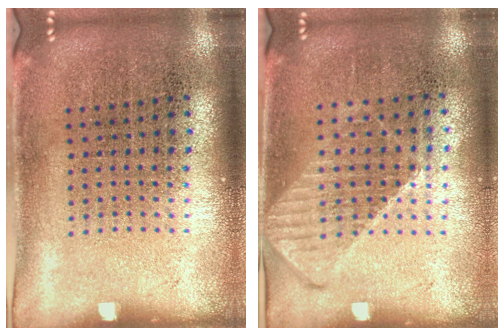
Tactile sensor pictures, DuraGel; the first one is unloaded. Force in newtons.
{"total": 1.2, "press": 1.1, "slide": 0.4}